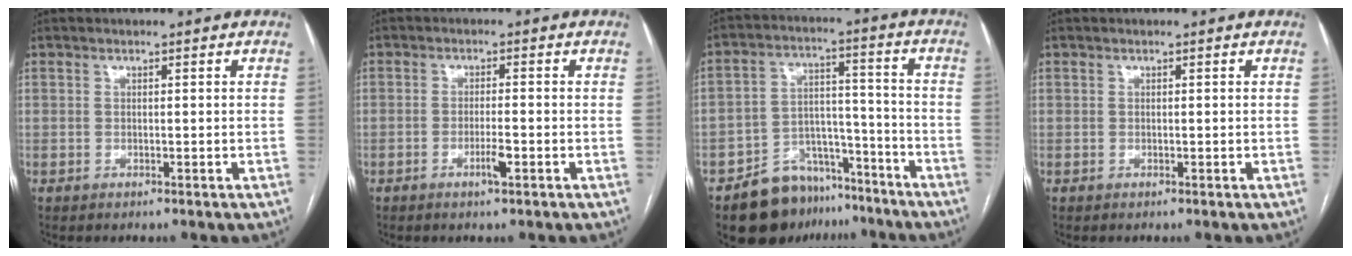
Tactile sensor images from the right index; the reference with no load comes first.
{"total": 2.6, "force": [-1.2, 0.2, 2.3], "torque": [-0.044, -0.001, -0.020]}
{"total": 11.8, "force": [-8.7, 7.0, 3.8], "torque": [-0.052, 0.042, -0.138]}
{"total": 0.0}